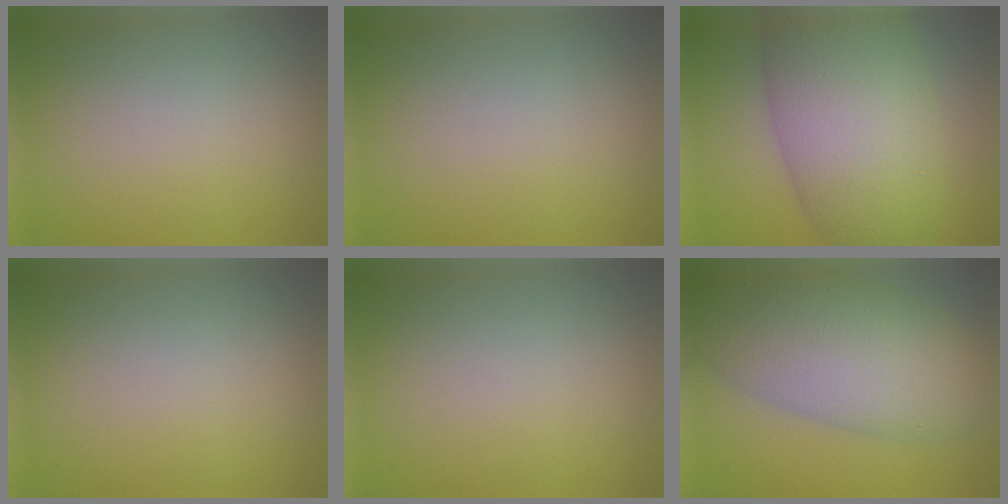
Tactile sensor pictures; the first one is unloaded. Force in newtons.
{"total": 0.0}
{"total": 11.8, "press": 11.8, "slide": 0.3}
{"total": 0.0}
{"total": 0.0}
{"total": 10.3, "press": 10.3, "slide": 0.3}